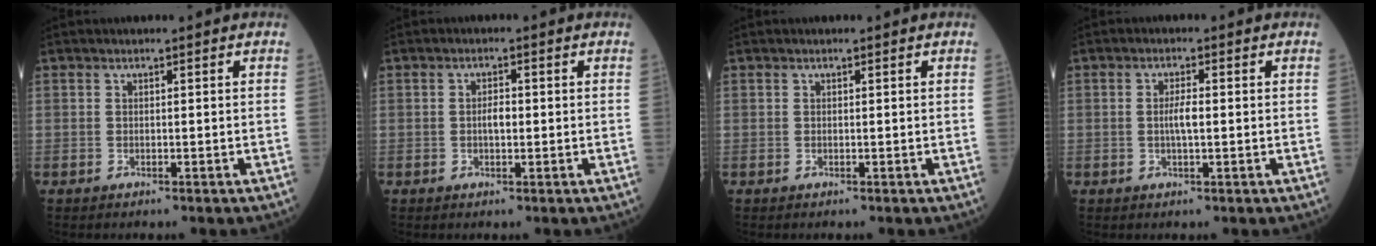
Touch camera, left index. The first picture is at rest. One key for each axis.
{"total": 2.0, "fx": -0.7, "fy": 0.8, "fz": 1.7, "tx": -0.027, "ty": 0.000, "tz": -0.017}
{"total": 0.0}
{"total": 2.5, "fx": -0.7, "fy": 0.4, "fz": 2.4, "tx": -0.044, "ty": -0.002, "tz": -0.016}